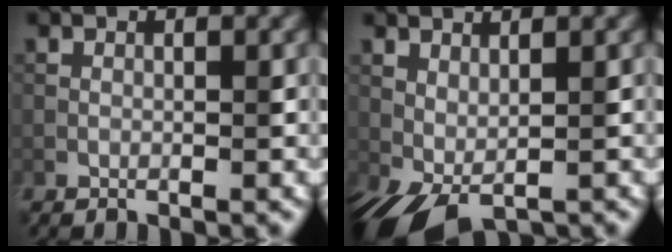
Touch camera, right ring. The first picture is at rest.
{"total": 3.8, "force": [0.2, 2.1, 3.1], "torque": [-0.066, -0.009, 0.019]}